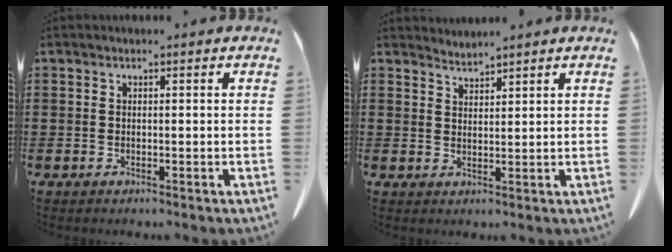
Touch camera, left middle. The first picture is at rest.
{"total": 2.2, "force": [2.2, -0.2, -0.6], "torque": [0.005, -0.008, 0.043]}